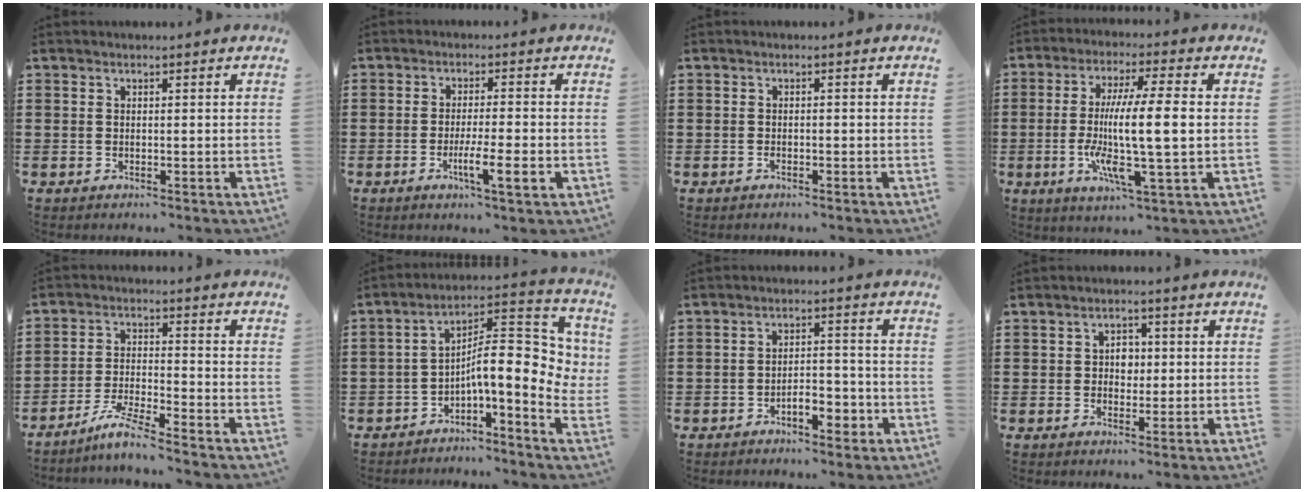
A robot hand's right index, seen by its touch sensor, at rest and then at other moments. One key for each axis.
{"total": 6.2, "fx": -2.2, "fy": 0.6, "fz": 5.7, "tx": -0.092, "ty": -0.009, "tz": -0.036}
{"total": 0.8, "fx": -0.5, "fy": 0.1, "fz": 0.6, "tx": -0.012, "ty": -0.002, "tz": -0.009}
{"total": 11.5, "fx": -1.0, "fy": 1.4, "fz": 11.4, "tx": -0.210, "ty": -0.001, "tz": -0.022}
{"total": 5.3, "fx": -4.8, "fy": -0.4, "fz": 2.4, "tx": -0.062, "ty": -0.014, "tz": -0.097}
{"total": 11.0, "fx": -0.4, "fy": 3.4, "fz": 10.5, "tx": -0.165, "ty": -0.024, "tz": -0.013}
{"total": 5.1, "fx": -2.7, "fy": 2.1, "fz": 3.7, "tx": -0.061, "ty": 0.010, "tz": -0.050}
{"total": 2.8, "fx": 0.1, "fy": 2.2, "fz": 1.7, "tx": -0.032, "ty": 0.005, "tz": -0.003}